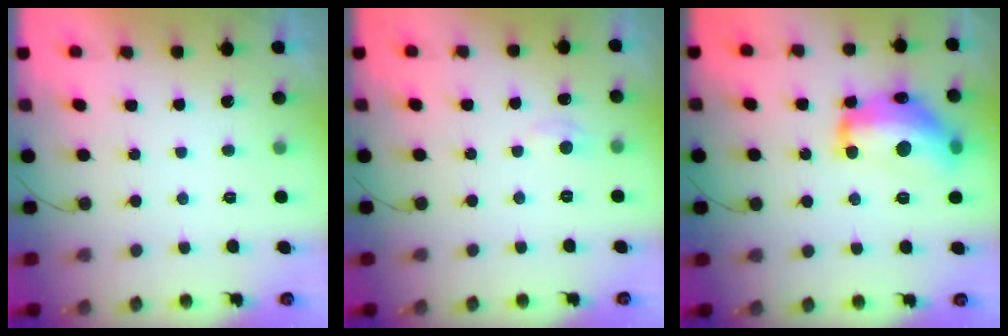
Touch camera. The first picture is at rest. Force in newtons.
{"total": 3.8, "press": 3.7, "slide": 0.6}
{"total": 19.0, "press": 19.0, "slide": 1.2}